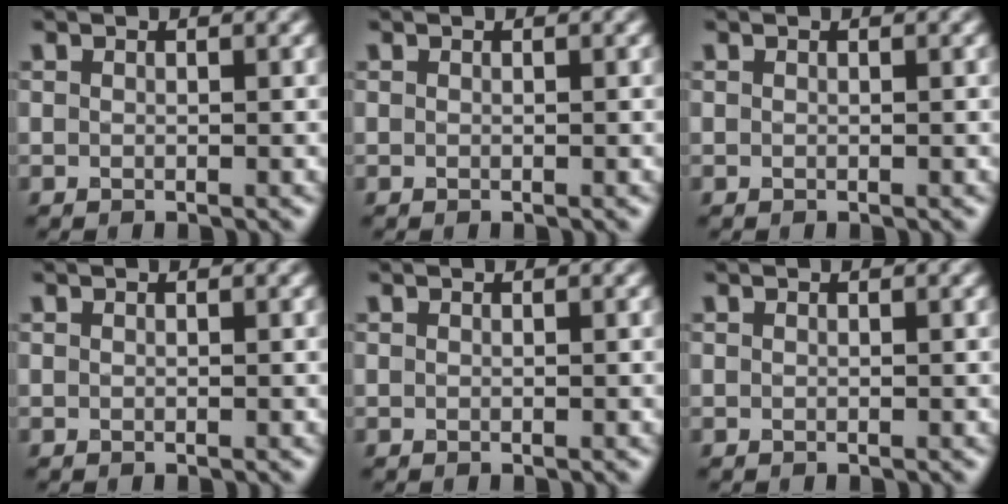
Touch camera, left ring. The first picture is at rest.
{"total": 0.0}
{"total": 0.0}
{"total": 0.0}
{"total": 0.0}
{"total": 0.0}